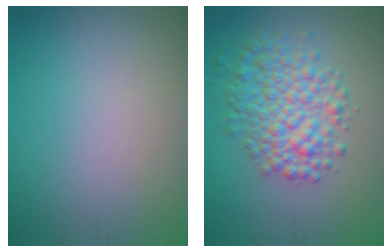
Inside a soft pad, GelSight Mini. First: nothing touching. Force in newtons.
{"total": 5.4, "press": 5.4, "slide": 0.1}